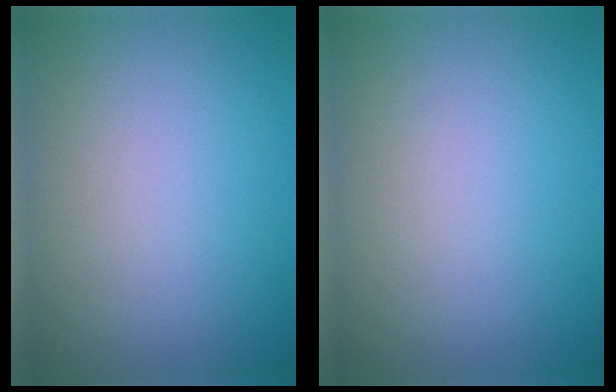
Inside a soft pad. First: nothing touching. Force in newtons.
{"total": 0.0}